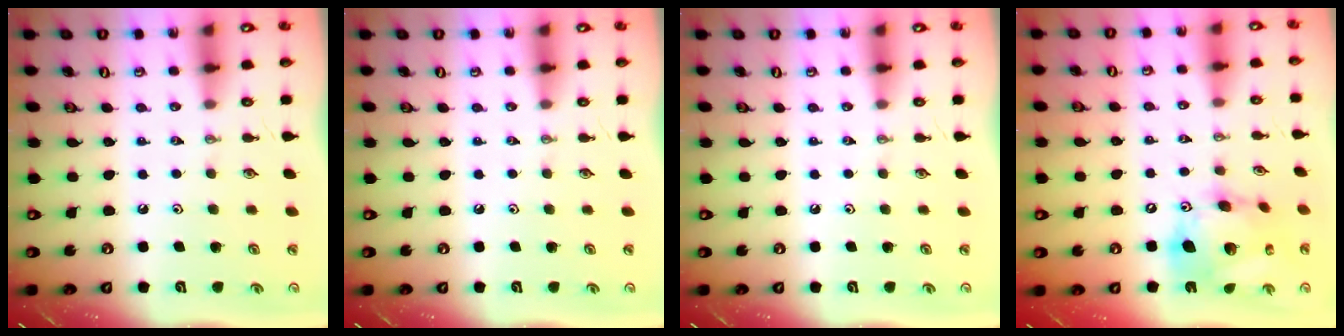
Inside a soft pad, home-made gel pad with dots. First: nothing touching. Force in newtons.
{"total": 0.0}
{"total": 0.0}
{"total": 18.2, "press": 18.1, "slide": 2.3}